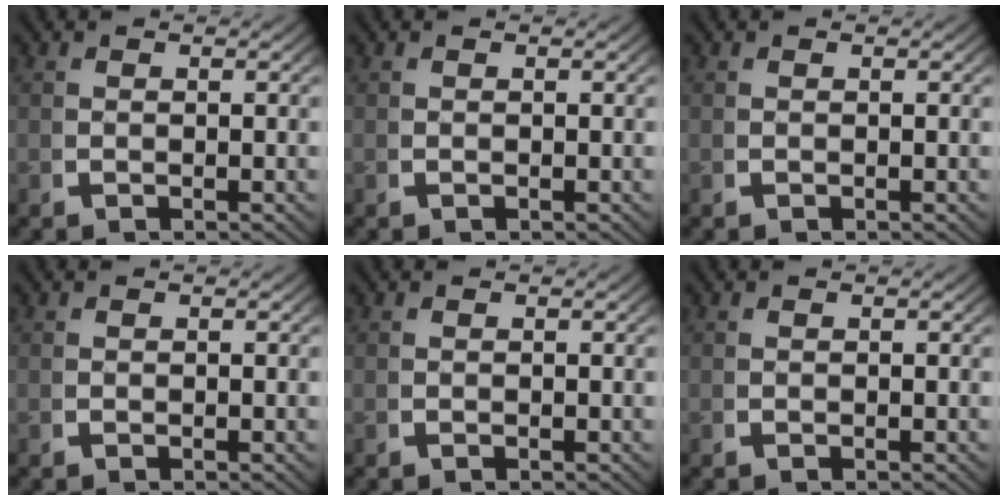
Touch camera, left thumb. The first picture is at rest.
{"total": 0.0}
{"total": 0.0}
{"total": 0.0}
{"total": 0.0}
{"total": 0.0}